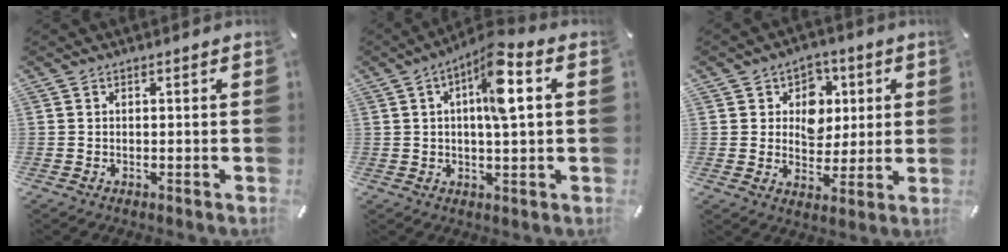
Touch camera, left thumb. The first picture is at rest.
{"total": 10.8, "force": [2.9, 2.8, 10.0], "torque": [-0.163, 0.002, 0.044]}
{"total": 8.7, "force": [1.9, 7.8, 3.4], "torque": [-0.043, -0.006, 0.033]}